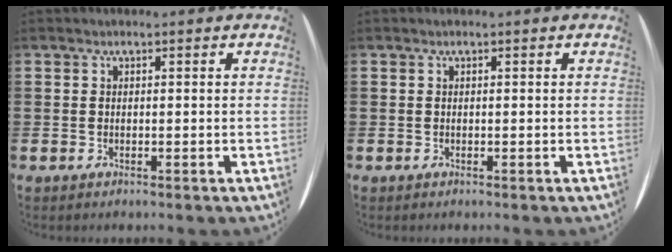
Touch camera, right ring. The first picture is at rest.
{"total": 0.0}